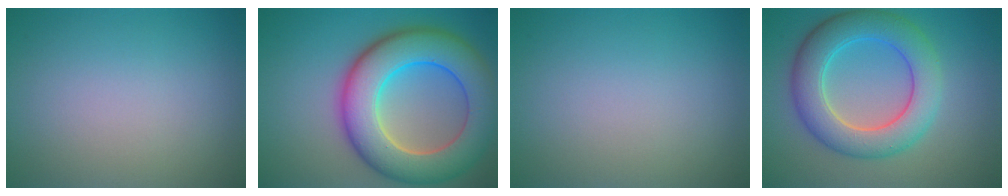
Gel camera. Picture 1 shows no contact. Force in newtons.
{"total": 11.1, "press": 11.1, "slide": 0.6}
{"total": 0.0}
{"total": 7.3, "press": 7.3, "slide": 0.4}